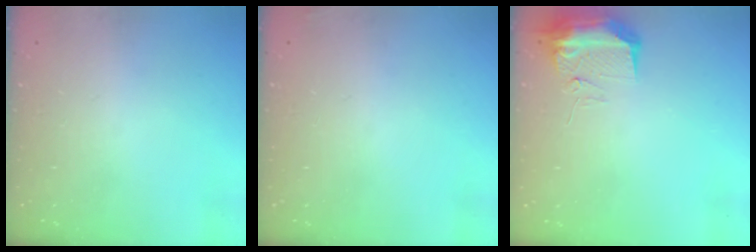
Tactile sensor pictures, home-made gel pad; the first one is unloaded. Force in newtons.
{"total": 2.3, "press": 2.2, "slide": 0.8}
{"total": 9.5, "press": 9.4, "slide": 1.4}